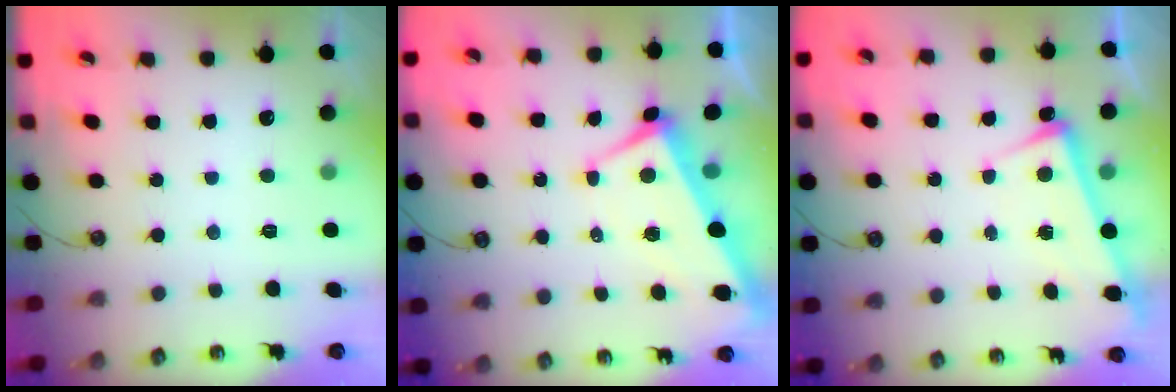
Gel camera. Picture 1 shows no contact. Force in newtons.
{"total": 1.4, "press": 1.0, "slide": 1.0}
{"total": 3.8, "press": 3.8, "slide": 0.6}